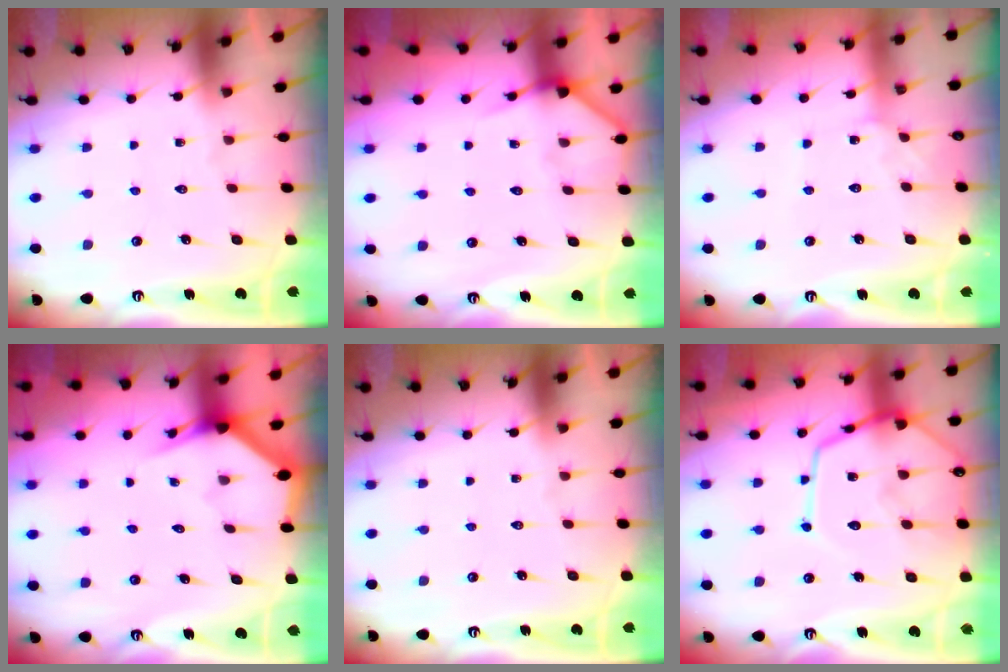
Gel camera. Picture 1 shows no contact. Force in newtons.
{"total": 5.4, "press": 5.4, "slide": 0.5}
{"total": 3.2, "press": 3.2, "slide": 0.2}
{"total": 2.9, "press": 2.9, "slide": 0.1}
{"total": 0.0}
{"total": 14.8, "press": 14.7, "slide": 1.4}